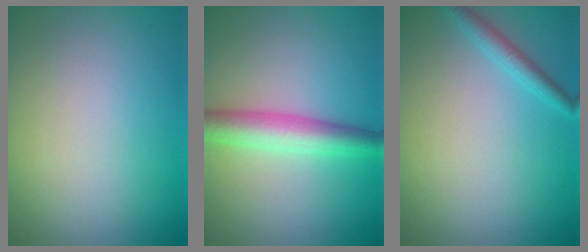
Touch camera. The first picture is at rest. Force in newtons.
{"total": 4.6, "press": 4.6, "slide": 0.1}
{"total": 1.8, "press": 1.8, "slide": 0.1}